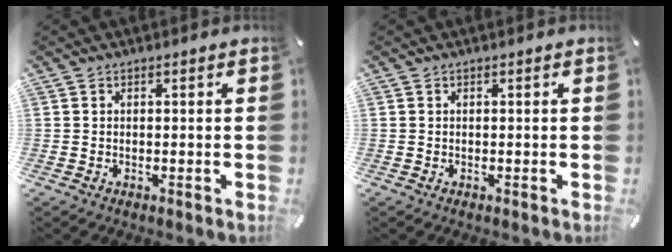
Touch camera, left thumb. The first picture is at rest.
{"total": 0.0}